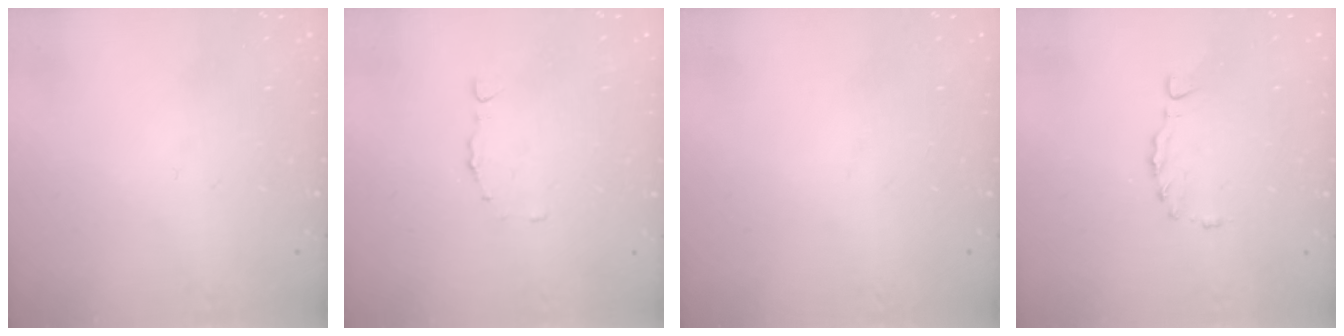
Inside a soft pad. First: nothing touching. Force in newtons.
{"total": 3.0, "press": 2.9, "slide": 0.7}
{"total": 0.0}
{"total": 2.9, "press": 2.9, "slide": 0.5}